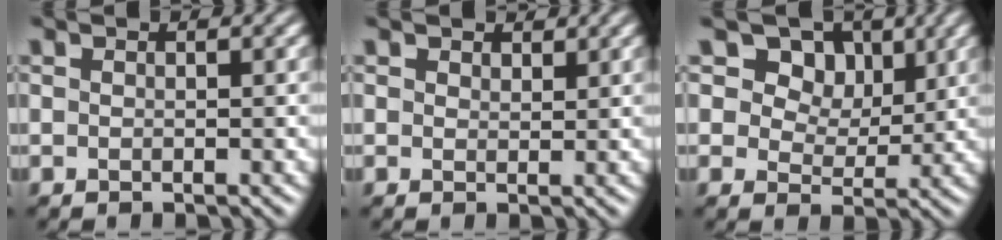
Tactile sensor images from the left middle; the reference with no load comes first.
{"total": 1.2, "force": [1.0, 0.5, -0.3], "torque": [0.003, -0.003, 0.013]}
{"total": 8.8, "force": [4.5, 6.5, 3.8], "torque": [-0.072, 0.005, 0.063]}